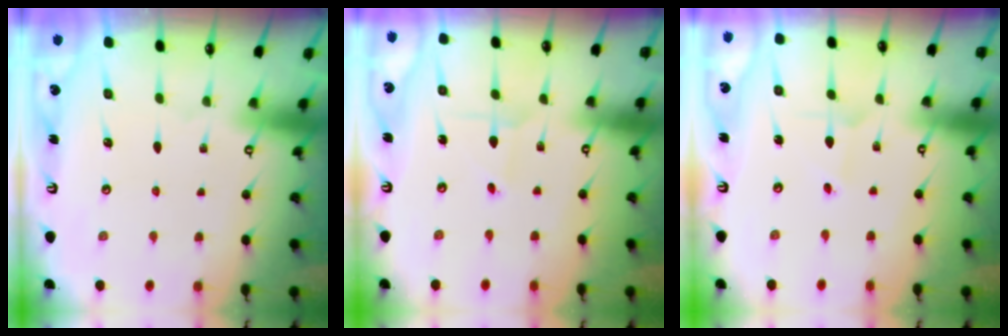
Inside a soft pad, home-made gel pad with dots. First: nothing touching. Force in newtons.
{"total": 2.0, "press": 2.0, "slide": 0.2}
{"total": 1.4, "press": 1.4, "slide": 0.1}